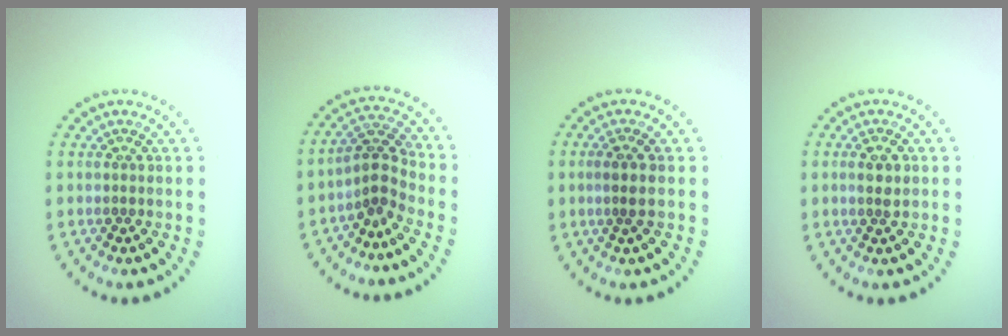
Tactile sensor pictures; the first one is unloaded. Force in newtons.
{"total": 2.6, "press": 1.9, "slide": 1.8}
{"total": 1.3, "press": 1.1, "slide": 0.7}
{"total": 1.5, "press": 1.5, "slide": 0.2}